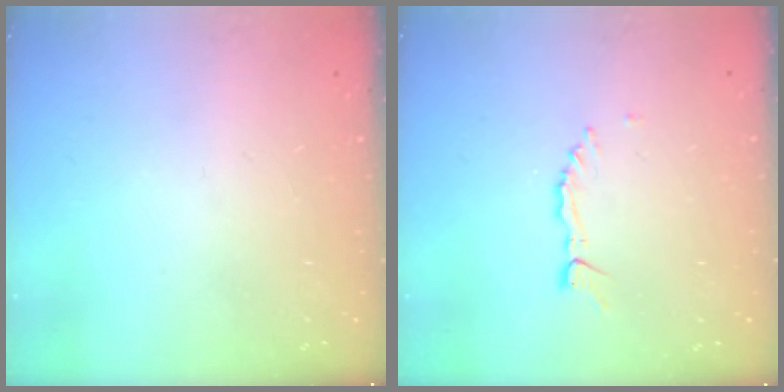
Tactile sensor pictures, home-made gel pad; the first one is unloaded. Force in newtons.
{"total": 1.3, "press": 1.3, "slide": 0.1}